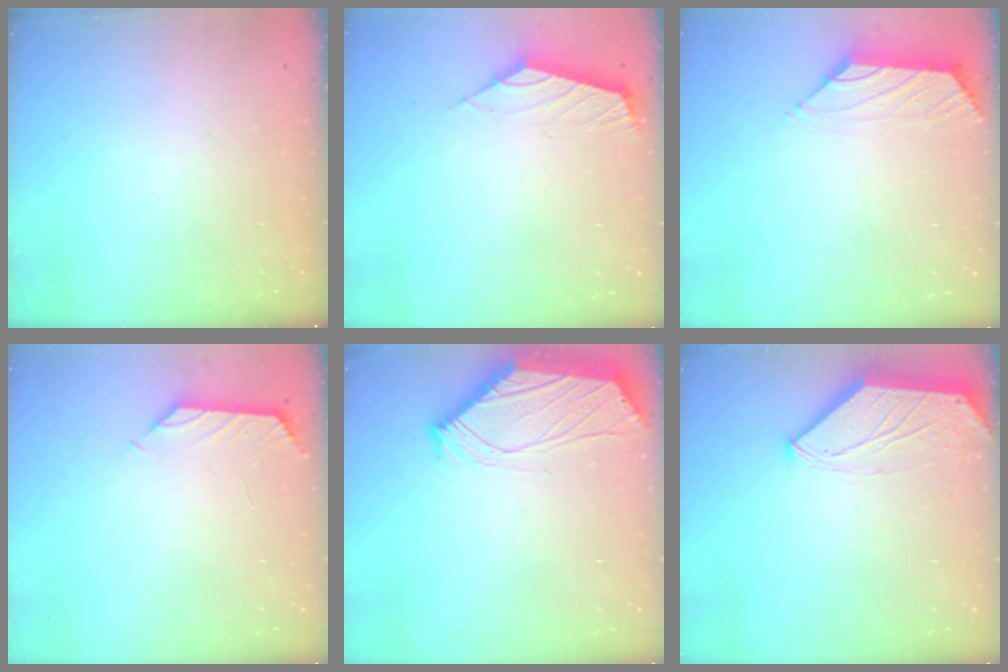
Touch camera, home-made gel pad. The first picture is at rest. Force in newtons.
{"total": 2.5, "press": 2.4, "slide": 0.7}
{"total": 0.8, "press": 0.5, "slide": 0.6}
{"total": 0.5, "press": 0.3, "slide": 0.4}
{"total": 1.0, "press": 0.8, "slide": 0.5}
{"total": 0.0}